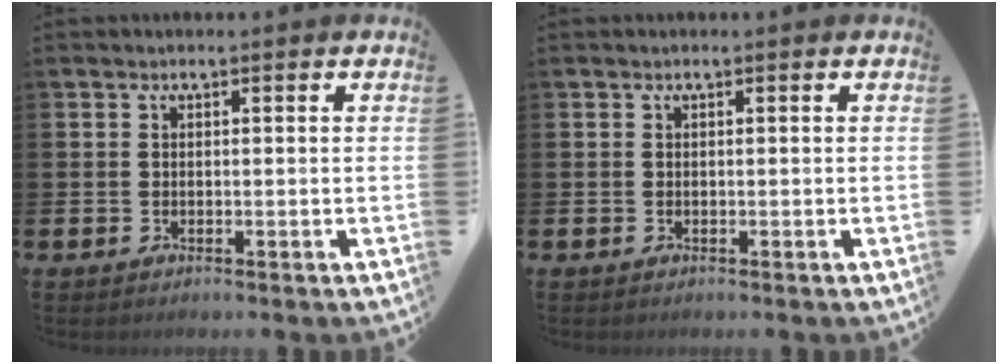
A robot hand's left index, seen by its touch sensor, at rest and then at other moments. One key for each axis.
{"total": 0.0}